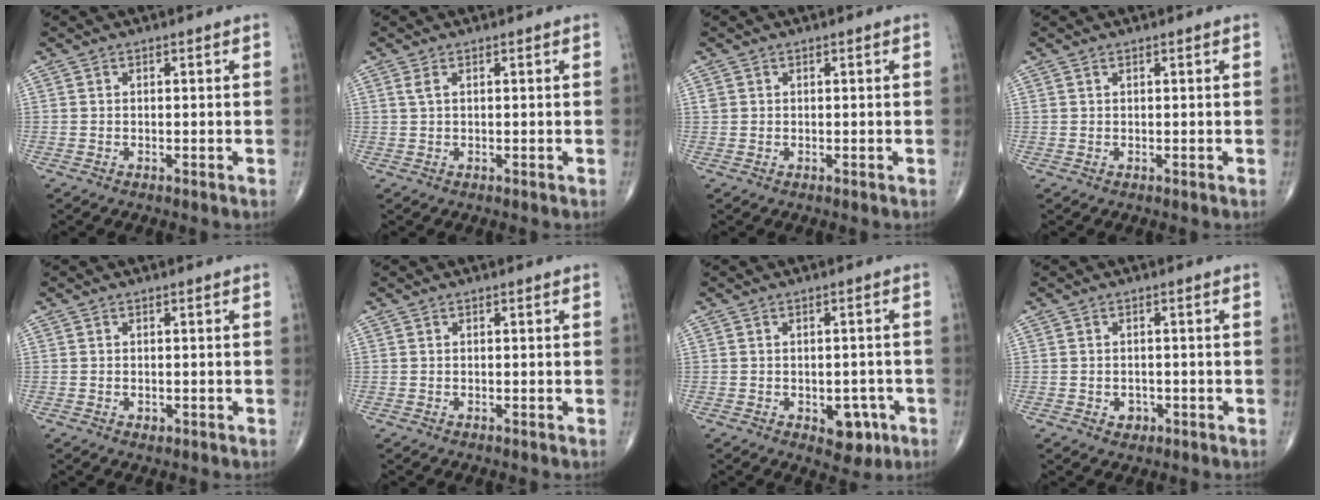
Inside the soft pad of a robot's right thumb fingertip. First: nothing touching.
{"total": 1.2, "force": [0.5, 0.4, 1.0], "torque": [-0.028, 0.009, 0.013]}
{"total": 0.7, "force": [0.3, 0.6, 0.2], "torque": [0.003, 0.003, 0.006]}
{"total": 0.0}
{"total": 0.9, "force": [-0.2, 0.7, 0.6], "torque": [-0.006, 0.000, -0.001]}
{"total": 0.0}
{"total": 5.7, "force": [-2.2, 3.5, 3.9], "torque": [-0.019, 0.009, -0.021]}
{"total": 2.1, "force": [-0.8, 1.7, 0.9], "torque": [-0.004, 0.004, -0.006]}